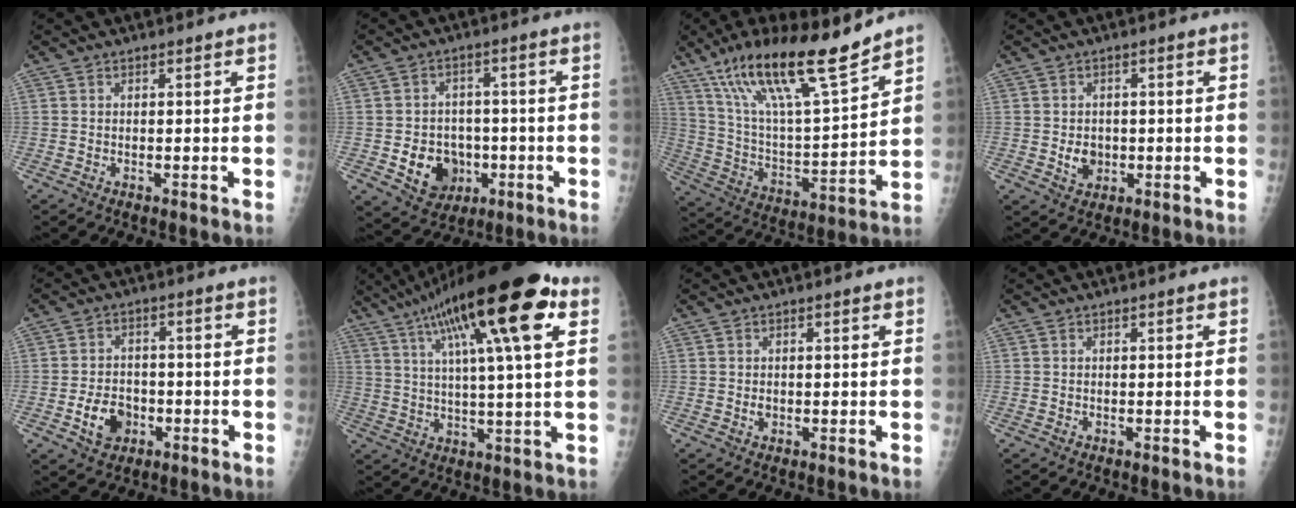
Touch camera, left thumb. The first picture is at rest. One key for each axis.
{"total": 9.6, "fx": -2.6, "fy": 8.0, "fz": 4.8, "tx": -0.040, "ty": 0.013, "tz": -0.030}
{"total": 20.8, "fx": 15.0, "fy": 3.5, "fz": 14.0, "tx": -0.229, "ty": -0.063, "tz": 0.274}
{"total": 3.9, "fx": -0.6, "fy": 3.2, "fz": 2.2, "tx": -0.019, "ty": 0.002, "tz": -0.002}
{"total": 7.0, "fx": -2.6, "fy": 5.2, "fz": 3.8, "tx": -0.047, "ty": 0.016, "tz": -0.041}
{"total": 22.7, "fx": 10.6, "fy": 4.4, "fz": 19.6, "tx": -0.317, "ty": 0.005, "tz": 0.167}
{"total": 1.2, "fx": -0.1, "fy": 0.9, "fz": 0.8, "tx": -0.006, "ty": 0.001, "tz": 0.000}
{"total": 0.0}